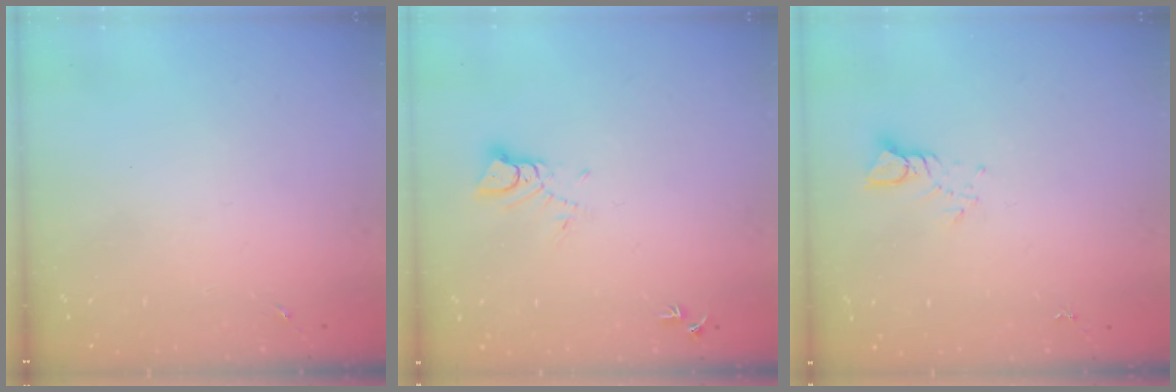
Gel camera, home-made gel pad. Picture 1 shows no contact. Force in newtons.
{"total": 3.8, "press": 3.8, "slide": 0.2}
{"total": 3.8, "press": 3.8, "slide": 0.3}